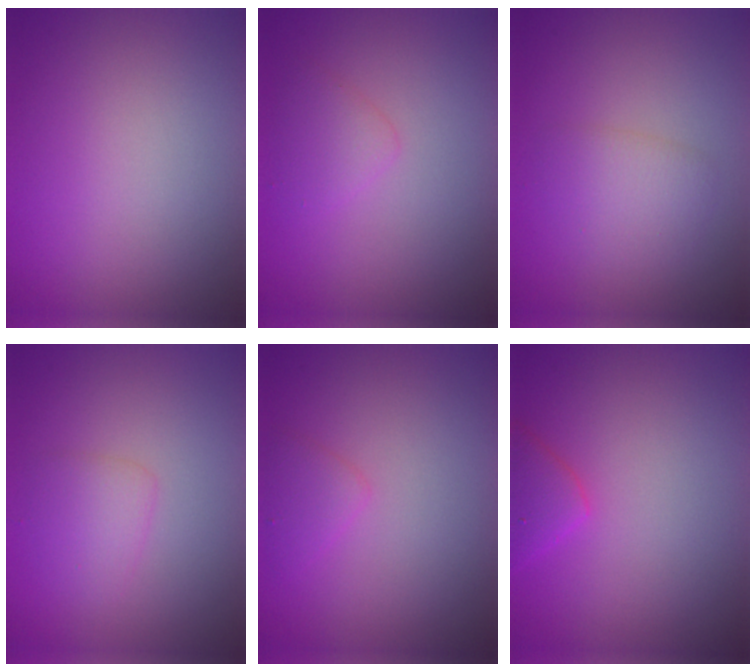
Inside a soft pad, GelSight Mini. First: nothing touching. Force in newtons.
{"total": 1.7, "press": 1.7, "slide": 0.2}
{"total": 2.4, "press": 2.4, "slide": 0.1}
{"total": 1.9, "press": 1.9, "slide": 0.1}
{"total": 1.5, "press": 1.5, "slide": 0.1}
{"total": 2.3, "press": 2.3, "slide": 0.2}